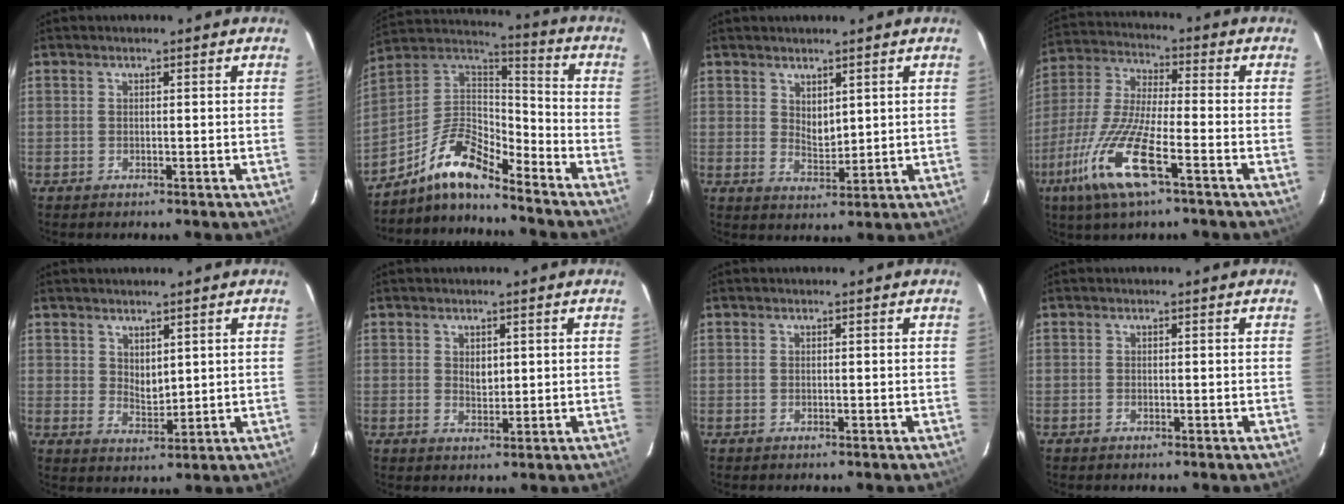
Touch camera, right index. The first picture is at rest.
{"total": 12.9, "force": [-9.9, 3.5, 7.5], "torque": [-0.164, 0.018, -0.201]}
{"total": 3.5, "force": [2.3, 1.9, 2.0], "torque": [-0.029, -0.003, 0.043]}
{"total": 15.5, "force": [-7.8, 3.0, 13.1], "torque": [-0.290, -0.021, -0.159]}
{"total": 3.7, "force": [2.4, 2.1, 1.7], "torque": [-0.023, -0.001, 0.049]}
{"total": 2.5, "force": [0.7, 1.7, 1.7], "torque": [-0.024, 0.001, 0.014]}
{"total": 0.0}
{"total": 0.0}